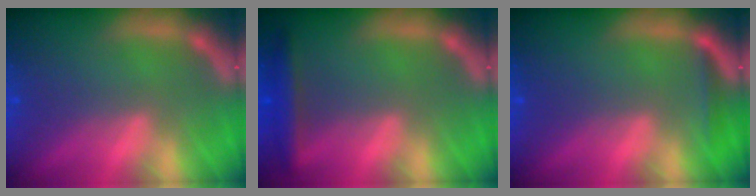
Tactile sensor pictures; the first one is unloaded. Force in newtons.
{"total": 2.9}
{"total": 1.4}